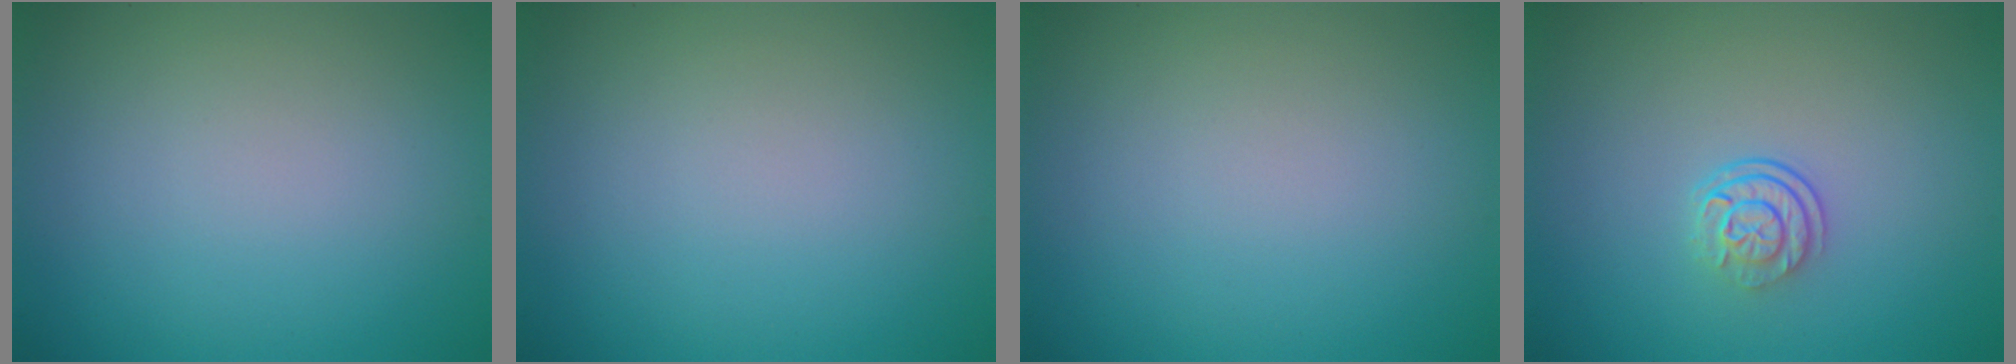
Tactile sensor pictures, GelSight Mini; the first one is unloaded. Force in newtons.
{"total": 0.0}
{"total": 0.0}
{"total": 2.6, "press": 1.8, "slide": 1.9}